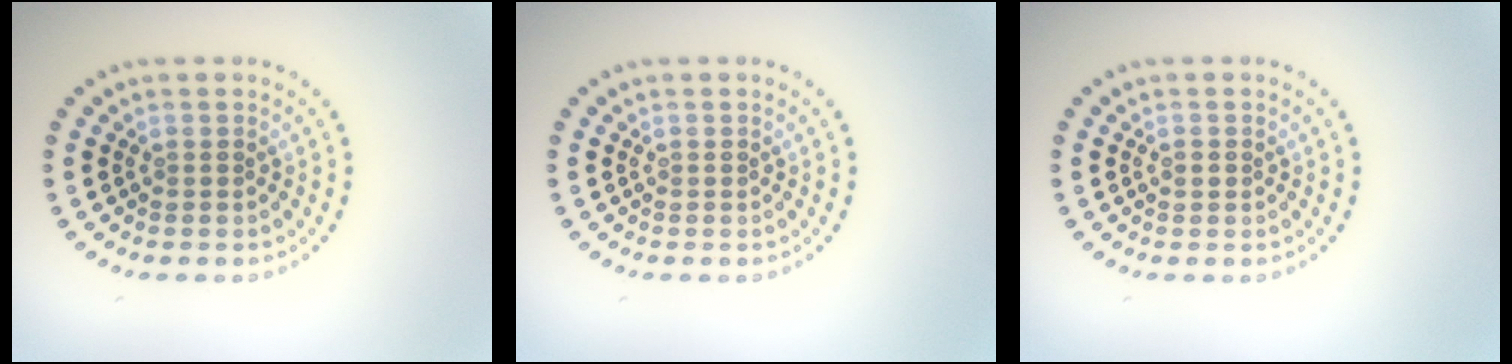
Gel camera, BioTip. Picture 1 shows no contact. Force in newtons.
{"total": 0.0}
{"total": 0.8, "press": 0.8, "slide": 0.1}